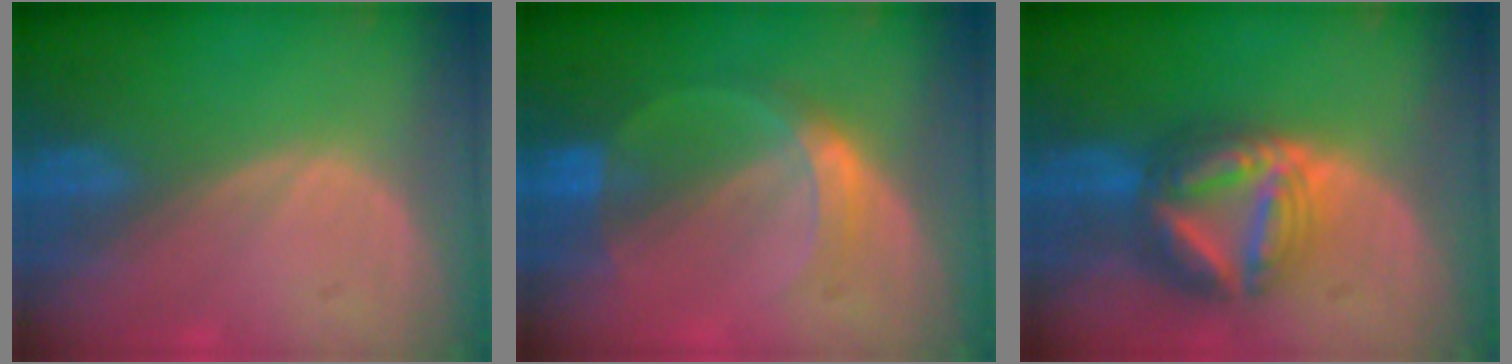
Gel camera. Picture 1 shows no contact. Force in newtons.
{"total": 5.2, "press": 4.8, "slide": 1.9}
{"total": 9.0, "press": 9.0, "slide": 0.9}